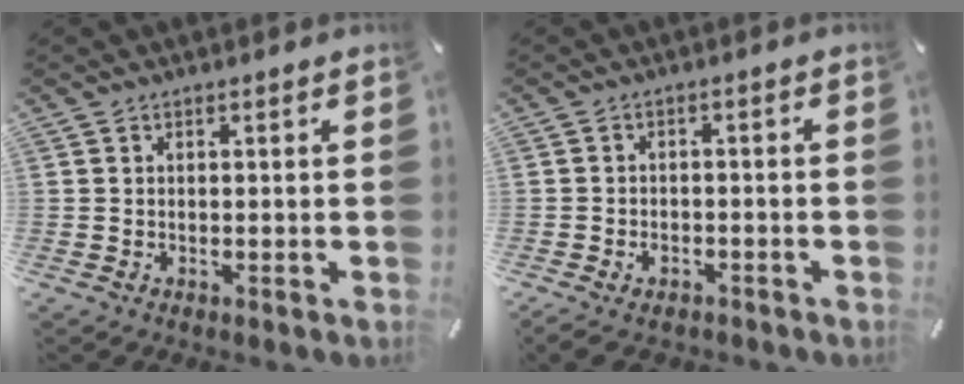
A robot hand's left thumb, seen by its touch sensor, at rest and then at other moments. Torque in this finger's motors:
{"motor_torque": [0.11, 2.31, 0.90, 0.79, 0.10]}